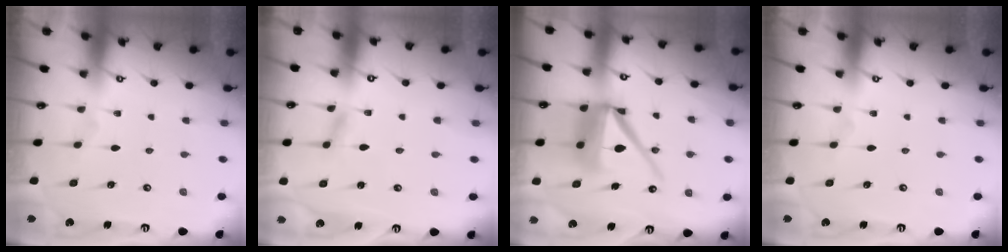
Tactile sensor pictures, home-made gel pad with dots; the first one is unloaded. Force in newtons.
{"total": 2.5, "press": 2.5, "slide": 0.2}
{"total": 15.5, "press": 15.3, "slide": 1.8}
{"total": 0.0}